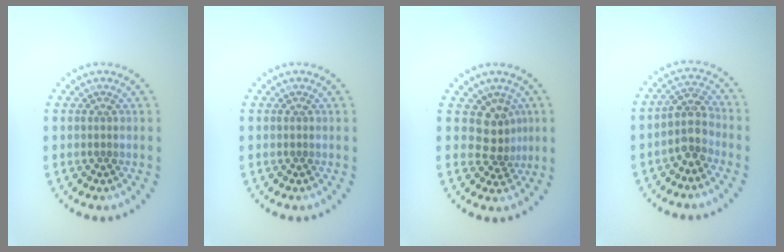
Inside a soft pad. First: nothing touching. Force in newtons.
{"total": 0.0}
{"total": 2.9, "press": 2.1, "slide": 2.1}
{"total": 3.1, "press": 2.4, "slide": 1.9}